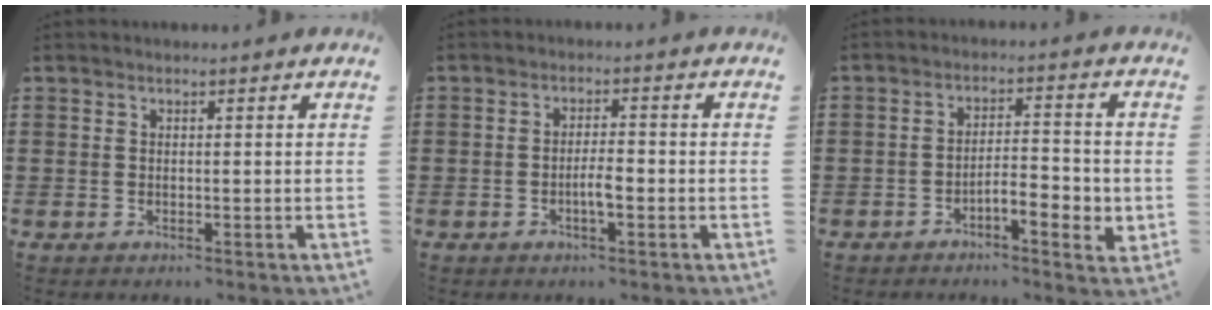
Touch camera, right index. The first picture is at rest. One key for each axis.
{"total": 3.2, "fx": -1.1, "fy": 0.7, "fz": 2.9, "tx": -0.060, "ty": 0.002, "tz": -0.023}
{"total": 5.2, "fx": -2.4, "fy": 1.7, "fz": 4.3, "tx": -0.063, "ty": 0.002, "tz": -0.045}